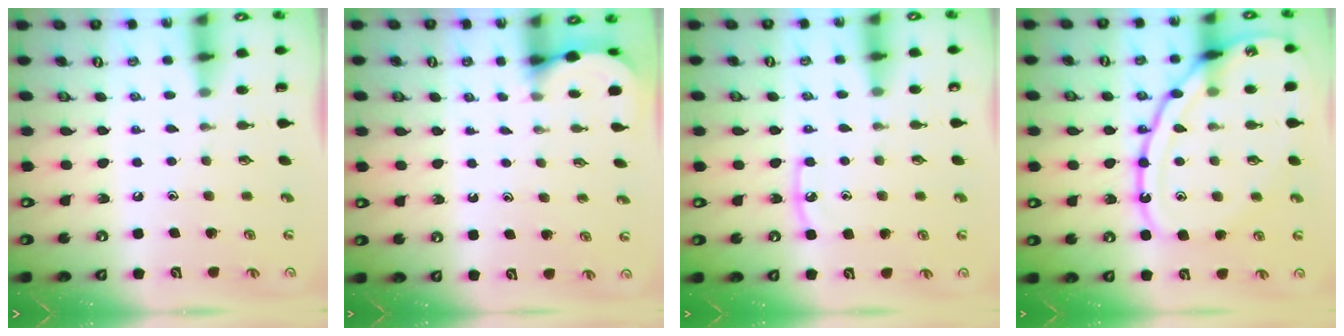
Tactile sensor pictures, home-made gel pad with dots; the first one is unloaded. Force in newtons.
{"total": 2.6, "press": 2.6, "slide": 0.2}
{"total": 6.2, "press": 6.2, "slide": 0.6}
{"total": 17.3, "press": 17.2, "slide": 1.6}